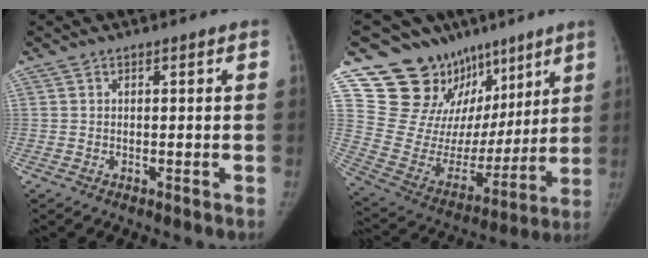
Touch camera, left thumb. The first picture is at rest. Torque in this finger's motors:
{"motor_torque": [0.66, 0.67, 1.05, -1.07, 0.03]}